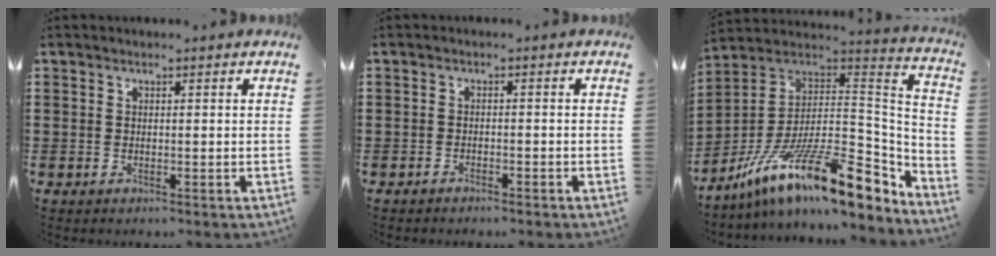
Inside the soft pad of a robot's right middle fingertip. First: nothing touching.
{"total": 1.1, "force": [-1.1, 0.1, 0.2], "torque": [-0.007, 0.000, -0.022]}
{"total": 18.8, "force": [-10.7, 5.5, 14.4], "torque": [-0.278, 0.015, -0.187]}